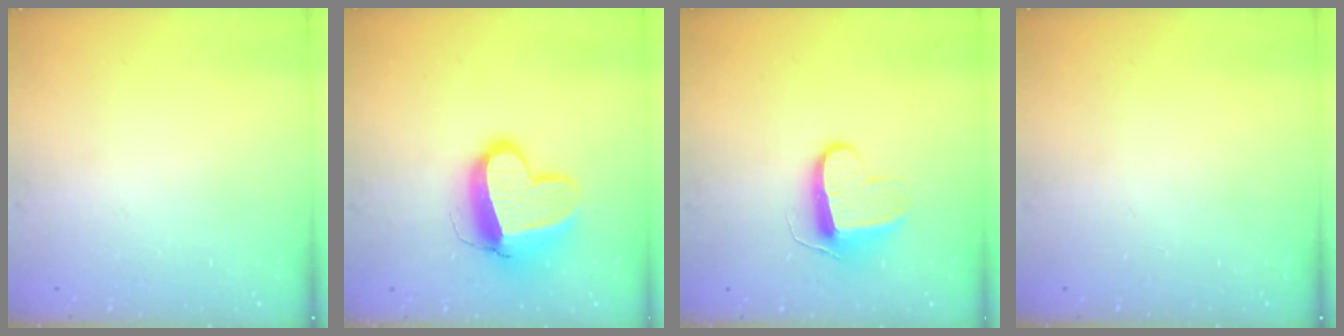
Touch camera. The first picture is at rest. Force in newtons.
{"total": 14.4, "press": 14.3, "slide": 1.6}
{"total": 9.8, "press": 9.8, "slide": 0.2}
{"total": 0.0}